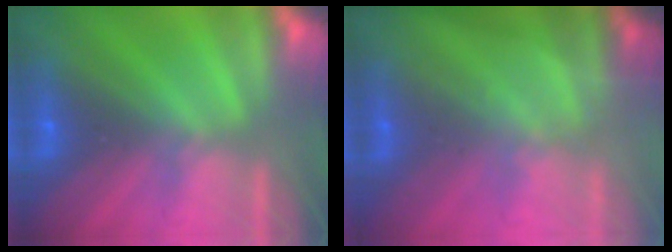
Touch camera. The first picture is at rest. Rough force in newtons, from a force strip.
{"total": 1.3}